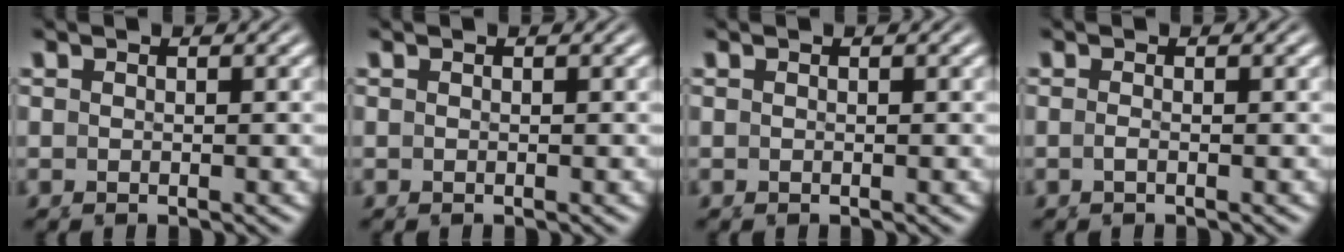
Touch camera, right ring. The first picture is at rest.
{"total": 0.0}
{"total": 0.0}
{"total": 0.6, "force": [-0.2, -0.4, 0.4], "torque": [-0.012, -0.002, -0.003]}